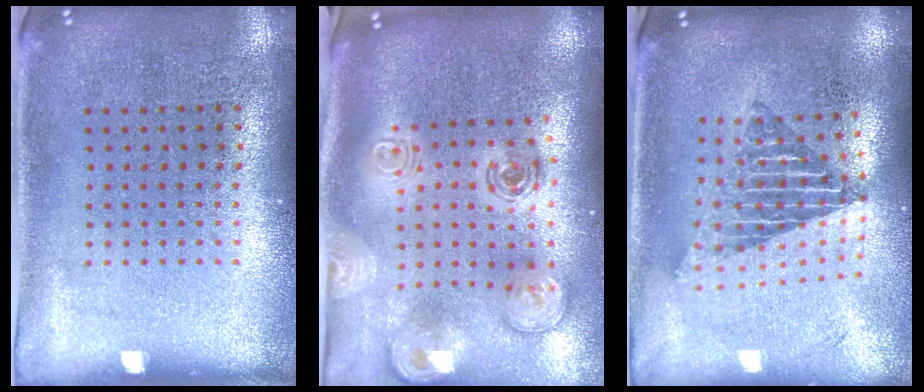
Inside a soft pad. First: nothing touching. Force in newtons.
{"total": 2.8, "press": 2.0, "slide": 2.0}
{"total": 1.9, "press": 1.5, "slide": 1.2}